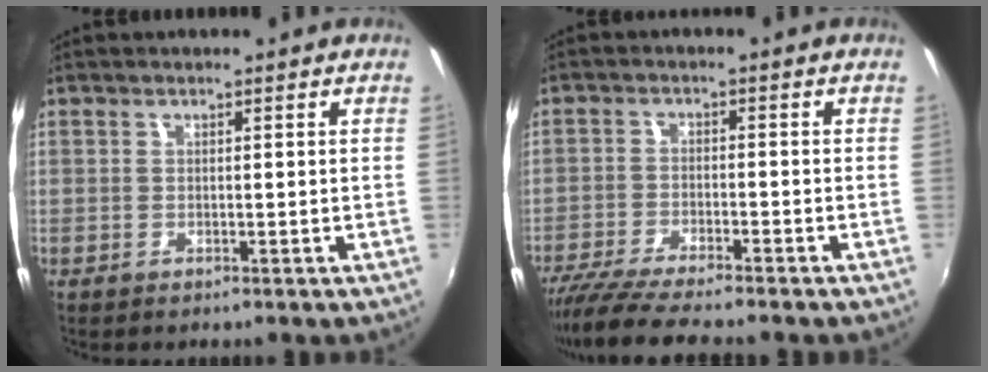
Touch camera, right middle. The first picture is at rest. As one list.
[{"total": 9.3, "force": [-8.3, 0.2, 4.3], "torque": [-0.104, -0.028, -0.146]}]